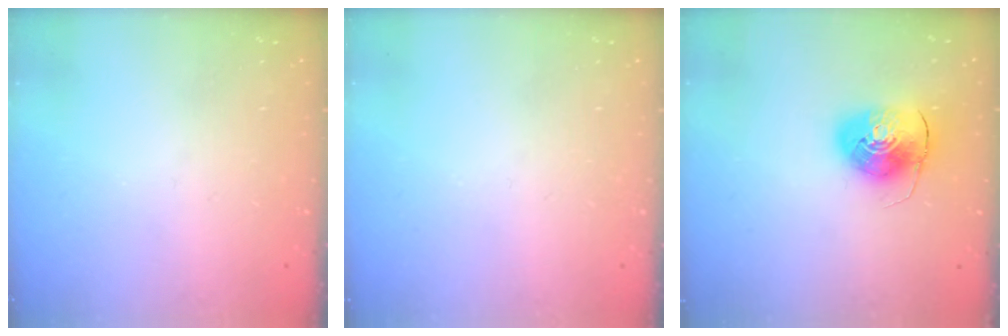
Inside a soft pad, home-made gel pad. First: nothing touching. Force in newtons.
{"total": 0.0}
{"total": 9.2, "press": 9.0, "slide": 1.5}